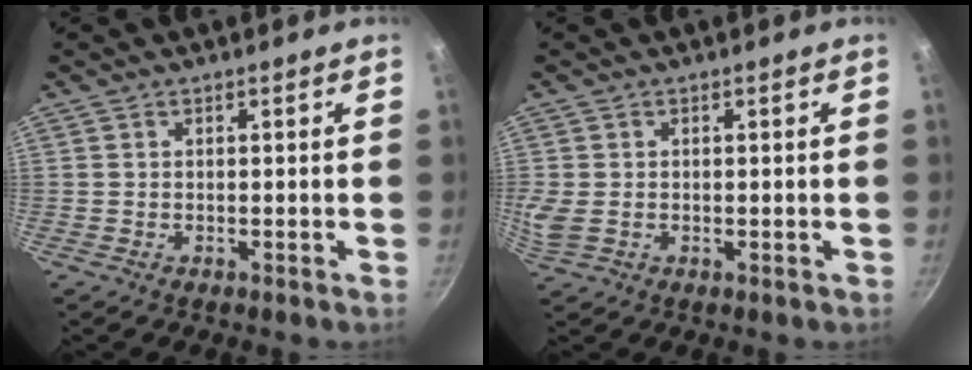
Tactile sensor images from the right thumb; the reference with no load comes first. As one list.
[{"total": 3.9, "force": [-0.1, 2.7, 2.7], "torque": [-0.061, -0.001, 0.001]}]